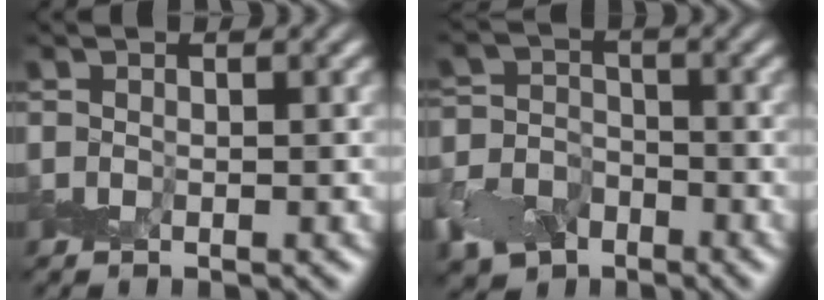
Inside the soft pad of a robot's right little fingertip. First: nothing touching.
{"total": 6.3, "force": [-3.9, 4.3, 2.4], "torque": [-0.039, -0.007, -0.074]}